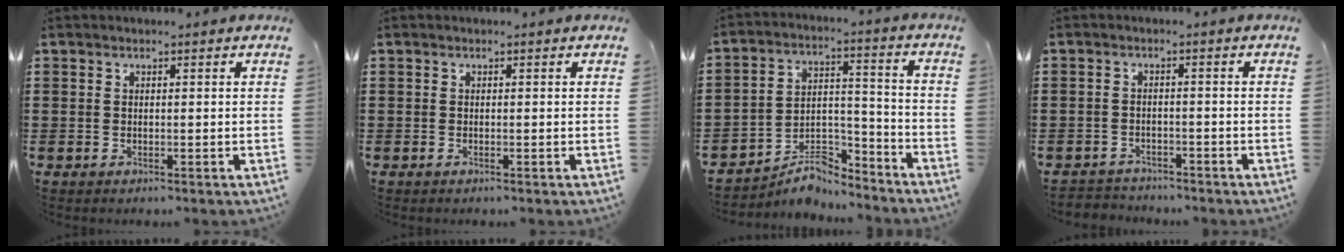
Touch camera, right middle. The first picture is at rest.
{"total": 0.0}
{"total": 7.3, "force": [-6.9, 2.1, 1.0], "torque": [-0.009, 0.022, -0.136]}
{"total": 2.5, "force": [-2.4, 0.6, -0.3], "torque": [-0.002, -0.001, -0.054]}